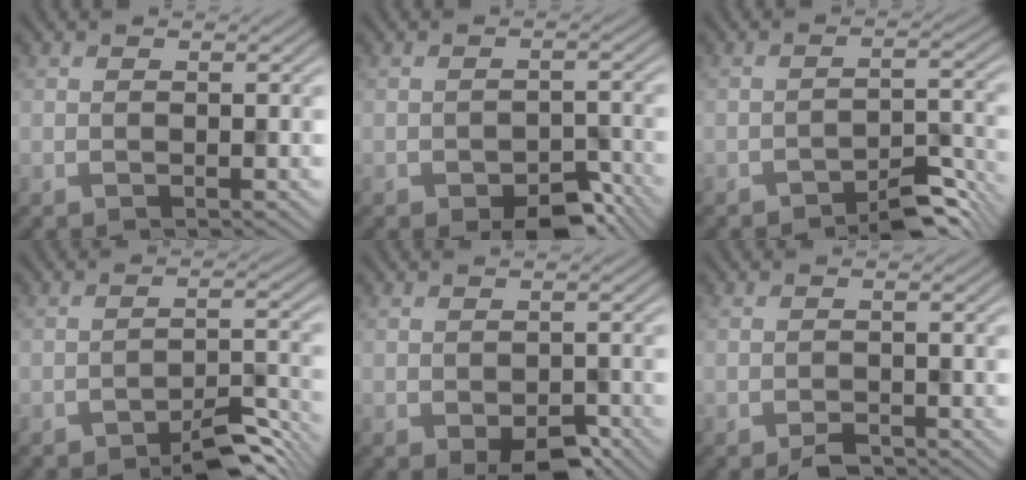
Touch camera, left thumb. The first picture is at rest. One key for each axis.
{"total": 5.4, "fx": -3.6, "fy": 2.5, "fz": 3.3, "tx": -0.043, "ty": -0.002, "tz": -0.048}
{"total": 4.6, "fx": -3.5, "fy": 1.2, "fz": 2.7, "tx": -0.034, "ty": 0.010, "tz": -0.056}
{"total": 5.4, "fx": -4.0, "fy": 1.5, "fz": 3.3, "tx": -0.042, "ty": 0.009, "tz": -0.062}
{"total": 4.0, "fx": -2.4, "fy": 1.9, "fz": 2.6, "tx": -0.037, "ty": -0.007, "tz": -0.030}
{"total": 2.0, "fx": -1.6, "fy": 0.7, "fz": 0.9, "tx": -0.014, "ty": -0.002, "tz": -0.029}